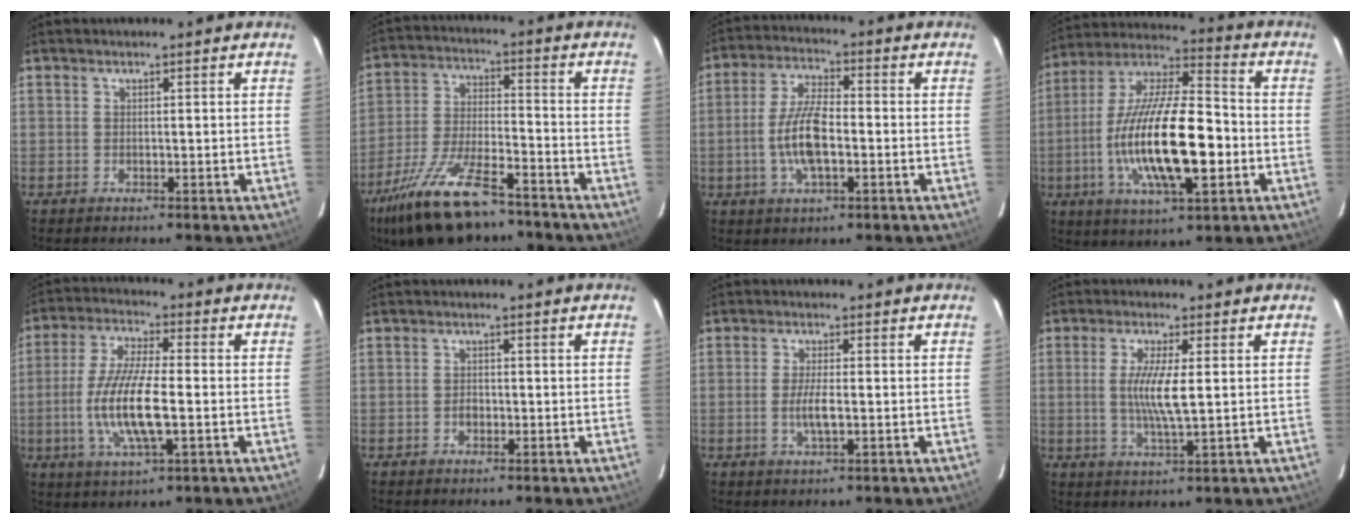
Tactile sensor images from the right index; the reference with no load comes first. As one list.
[{"total": 17.9, "force": [-13.0, 6.0, 10.7], "torque": [-0.222, -0.028, -0.227]}, {"total": 9.7, "force": [-2.1, 3.6, 8.7], "torque": [-0.179, 0.005, -0.040]}, {"total": 21.3, "force": [-4.5, 6.5, 19.8], "torque": [-0.380, -0.009, -0.084]}, {"total": 12.7, "force": [-2.5, 3.1, 12.0], "torque": [-0.248, -0.005, -0.050]}, {"total": 1.8, "force": [-0.6, 1.4, 0.9], "torque": [-0.017, 0.005, -0.009]}, {"total": 3.8, "force": [-0.9, 0.7, 3.6], "torque": [-0.072, -0.004, -0.016]}, {"total": 6.8, "force": [0.4, 0.9, 6.8], "torque": [-0.131, -0.005, 0.006]}]